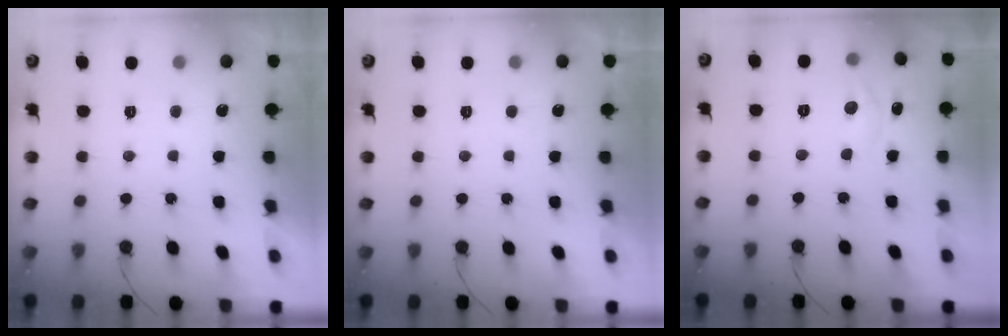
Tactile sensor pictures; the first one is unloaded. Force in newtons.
{"total": 0.0}
{"total": 5.3, "press": 5.3, "slide": 0.8}